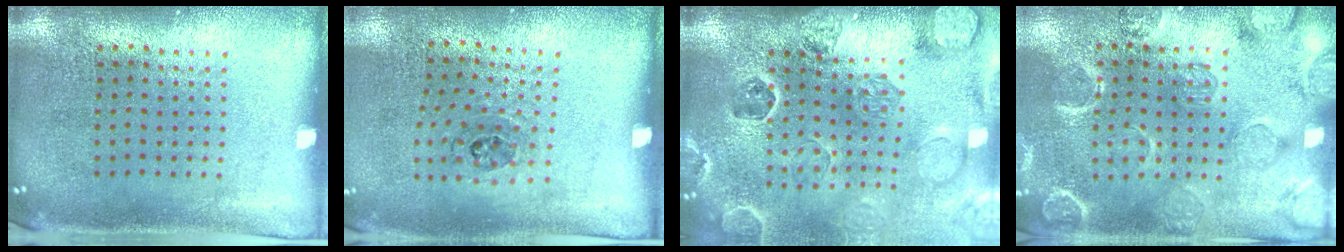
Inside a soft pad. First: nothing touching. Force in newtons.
{"total": 1.1, "press": 0.7, "slide": 0.8}
{"total": 2.7, "press": 2.7, "slide": 0.3}
{"total": 2.4, "press": 2.2, "slide": 0.8}